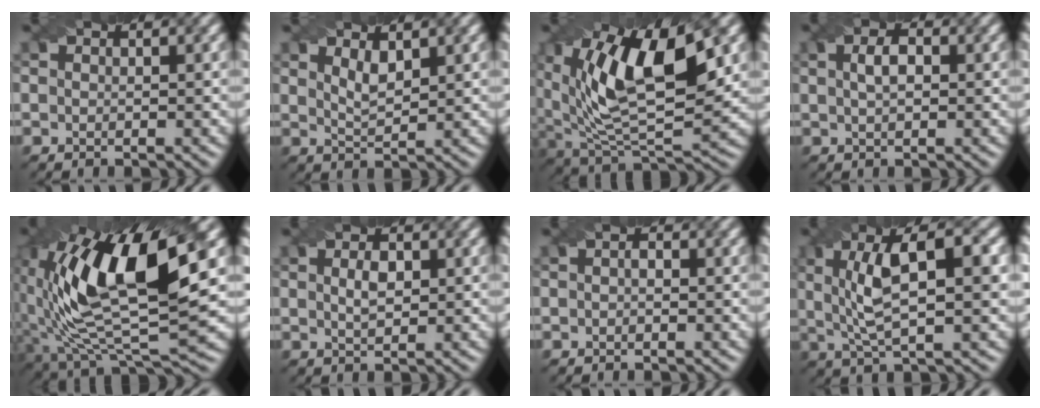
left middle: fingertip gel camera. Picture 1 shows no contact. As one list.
[{"total": 1.9, "force": [1.1, 0.7, 1.4], "torque": [-0.029, -0.006, 0.025]}, {"total": 12.5, "force": [4.3, 5.2, 10.5], "torque": [-0.186, 0.004, 0.073]}, {"total": 2.1, "force": [0.5, 1.1, 1.8], "torque": [-0.036, 0.003, 0.007]}, {"total": 14.3, "force": [3.6, 5.8, 12.6], "torque": [-0.241, -0.003, 0.061]}, {"total": 1.9, "force": [0.5, 1.0, 1.6], "torque": [-0.033, 0.000, 0.012]}, {"total": 1.0, "force": [0.0, 0.6, 0.7], "torque": [-0.010, -0.003, -0.002]}, {"total": 7.3, "force": [1.4, 2.3, 6.8], "torque": [-0.122, 0.007, 0.023]}]